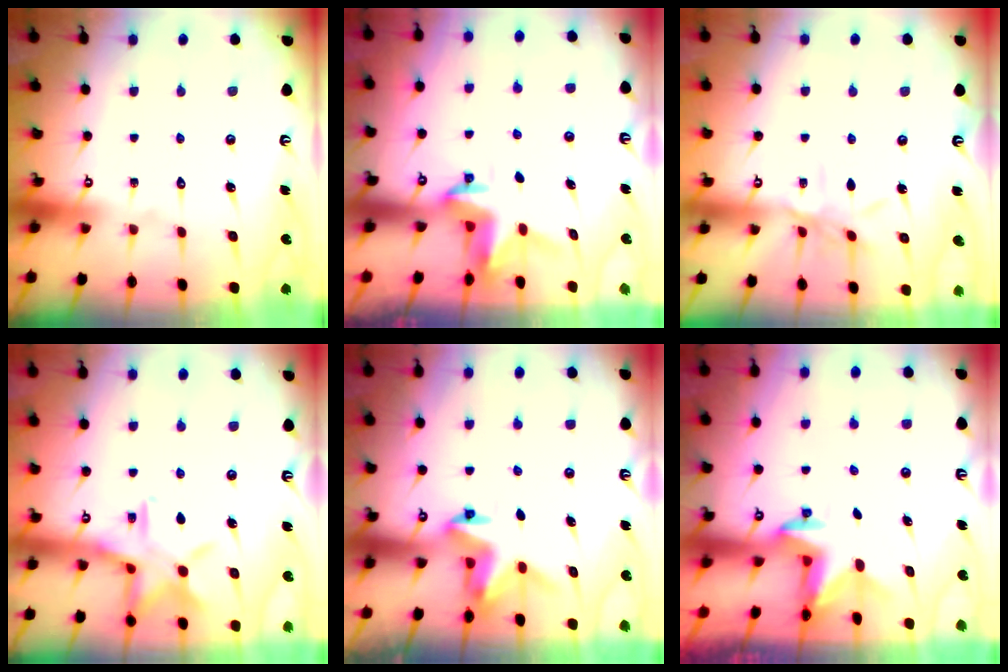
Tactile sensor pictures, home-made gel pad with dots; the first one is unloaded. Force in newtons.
{"total": 3.6, "press": 3.6, "slide": 0.3}
{"total": 7.6, "press": 7.6, "slide": 0.5}
{"total": 13.8, "press": 13.7, "slide": 0.9}
{"total": 3.8, "press": 3.7, "slide": 0.4}
{"total": 2.6, "press": 2.5, "slide": 0.4}